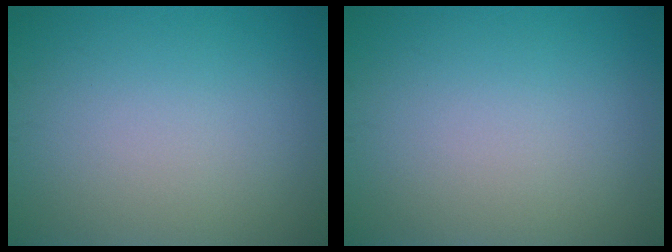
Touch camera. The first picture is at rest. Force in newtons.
{"total": 0.0}